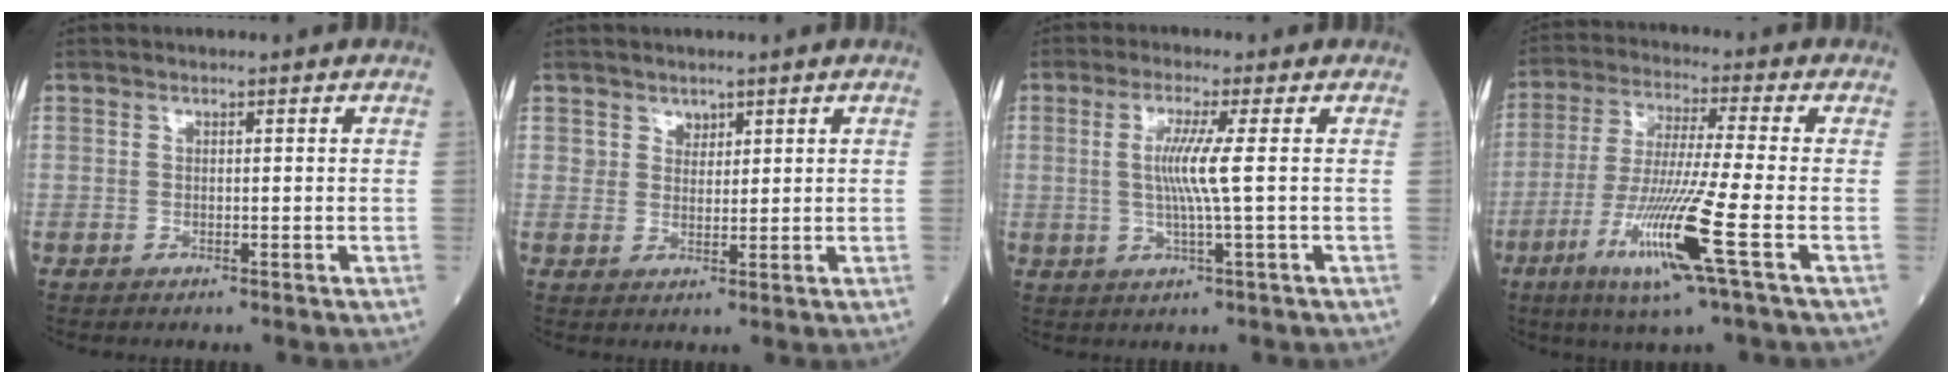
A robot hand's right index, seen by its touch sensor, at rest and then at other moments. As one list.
[{"total": 2.0, "force": [1.5, 1.3, 0.3], "torque": [0.000, -0.001, 0.025]}, {"total": 5.5, "force": [0.6, -1.0, 5.4], "torque": [-0.111, -0.004, 0.013]}, {"total": 13.3, "force": [-5.3, -1.2, 12.1], "torque": [-0.247, -0.029, -0.101]}]